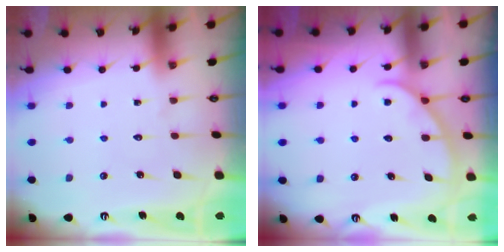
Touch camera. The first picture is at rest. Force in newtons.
{"total": 2.8, "press": 2.8, "slide": 0.3}